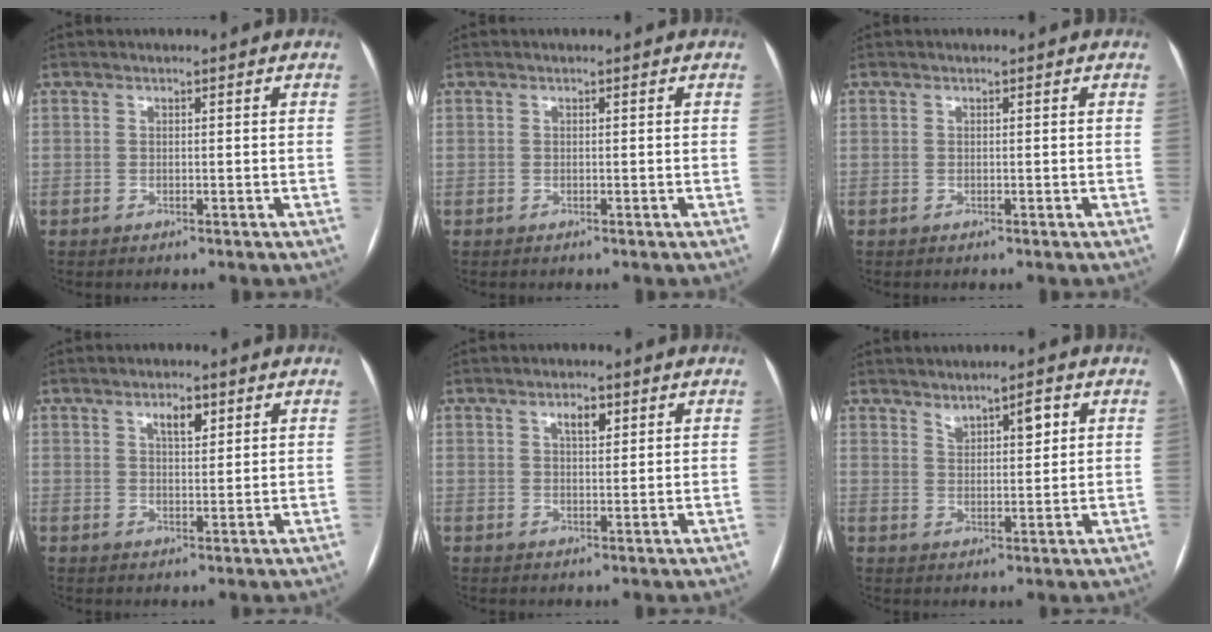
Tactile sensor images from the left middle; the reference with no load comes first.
{"total": 0.0}
{"total": 0.0}
{"total": 3.1, "force": [1.7, 1.2, 2.3], "torque": [-0.039, 0.003, 0.028]}
{"total": 2.6, "force": [1.3, 1.0, 2.0], "torque": [-0.034, 0.004, 0.022]}
{"total": 3.9, "force": [2.4, 1.2, 2.8], "torque": [-0.048, 0.004, 0.041]}